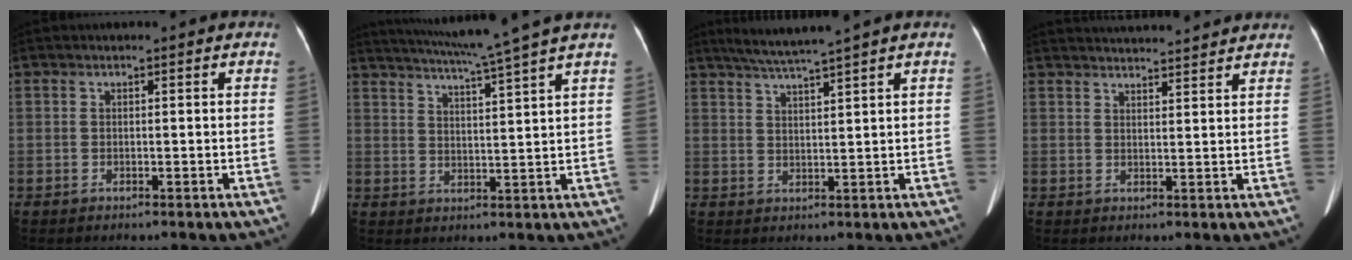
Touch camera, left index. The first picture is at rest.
{"total": 11.8, "force": [10.0, -2.5, 5.9], "torque": [-0.103, -0.011, 0.143]}
{"total": 5.9, "force": [4.9, -1.5, 3.0], "torque": [-0.053, 0.008, 0.090]}
{"total": 12.3, "force": [11.8, 1.1, 3.4], "torque": [-0.051, 0.029, 0.153]}